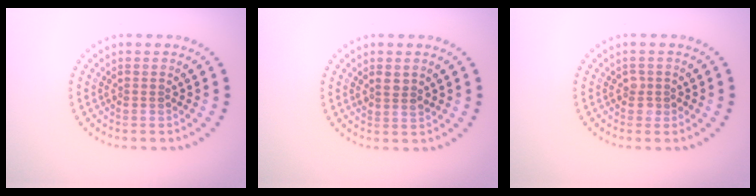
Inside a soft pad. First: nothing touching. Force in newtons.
{"total": 1.4, "press": 1.3, "slide": 0.5}
{"total": 1.0, "press": 1.0, "slide": 0.2}